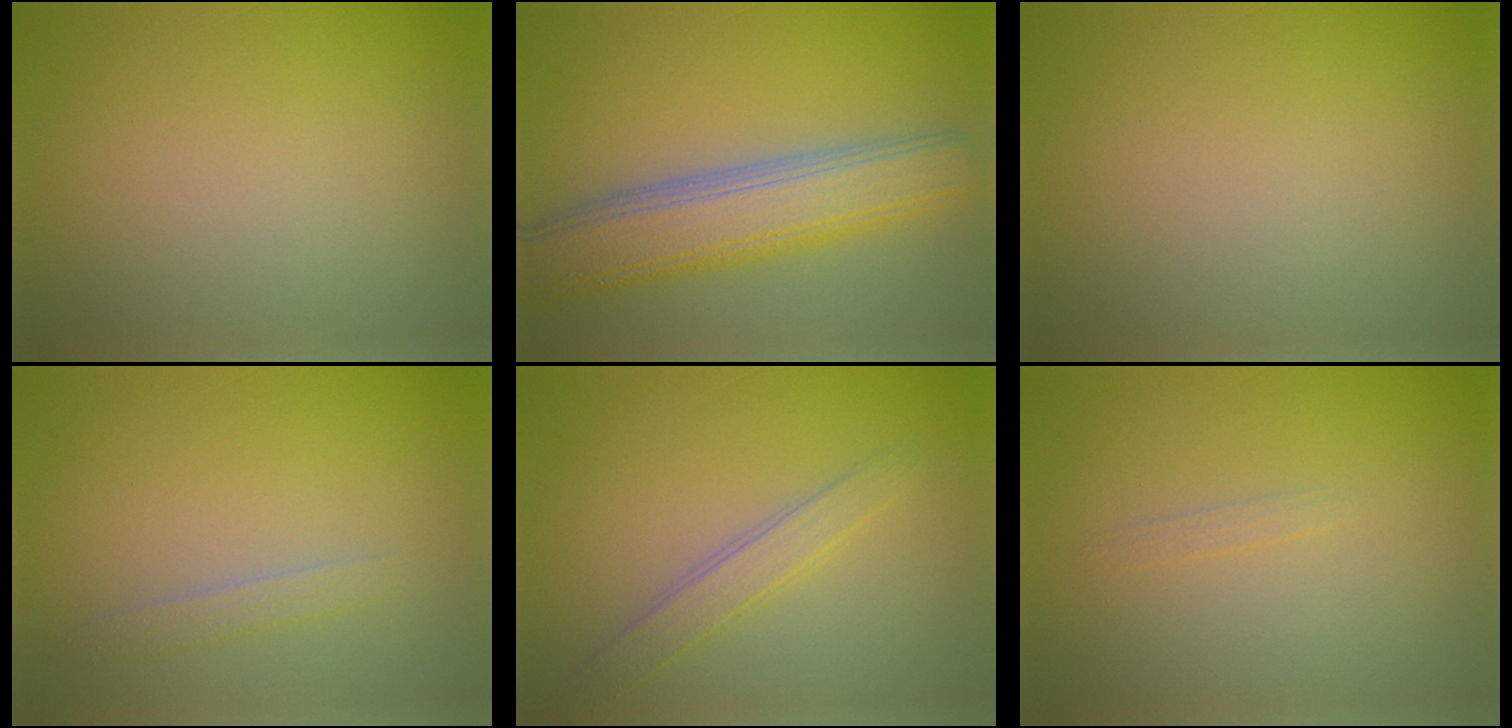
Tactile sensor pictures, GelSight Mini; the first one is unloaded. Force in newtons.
{"total": 7.3, "press": 7.2, "slide": 0.7}
{"total": 0.0}
{"total": 1.2, "press": 1.2, "slide": 0.1}
{"total": 2.2, "press": 2.2, "slide": 0.1}
{"total": 0.6, "press": 0.6, "slide": 0.1}